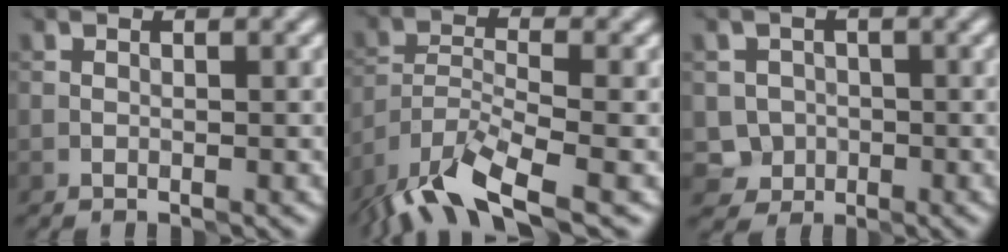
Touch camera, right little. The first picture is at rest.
{"total": 8.9, "force": [-6.6, 2.2, 5.6], "torque": [-0.103, -0.008, -0.134]}
{"total": 2.8, "force": [-0.7, 2.6, 0.6], "torque": [-0.002, -0.001, -0.012]}